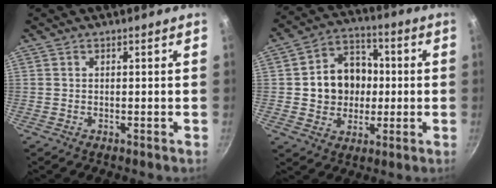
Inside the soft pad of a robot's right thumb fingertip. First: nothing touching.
{"total": 12.8, "force": [0.2, 10.9, 6.8], "torque": [-0.074, 0.020, 0.002]}